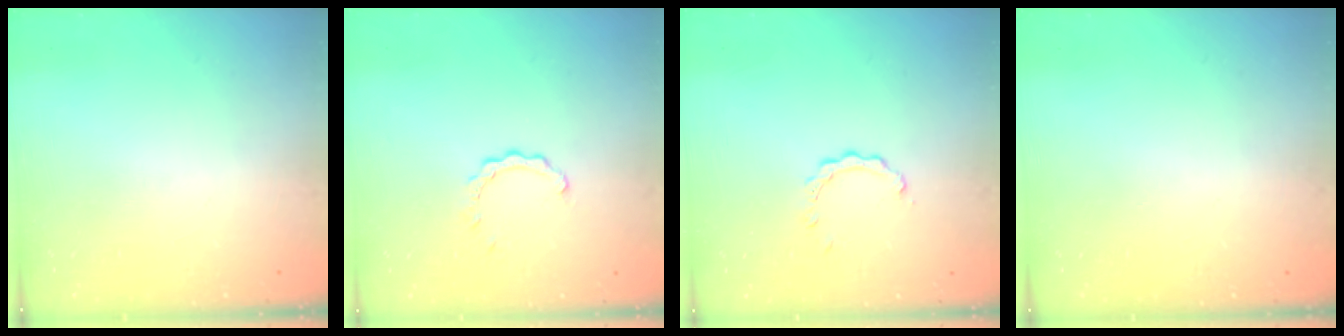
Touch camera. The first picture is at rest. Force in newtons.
{"total": 2.9, "press": 2.8, "slide": 0.4}
{"total": 2.6, "press": 2.6, "slide": 0.2}
{"total": 1.7, "press": 1.7, "slide": 0.1}